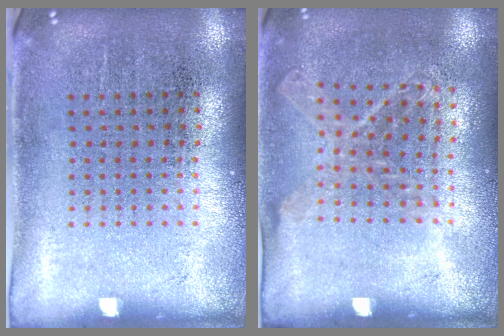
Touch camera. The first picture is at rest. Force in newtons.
{"total": 1.1, "press": 1.0, "slide": 0.5}